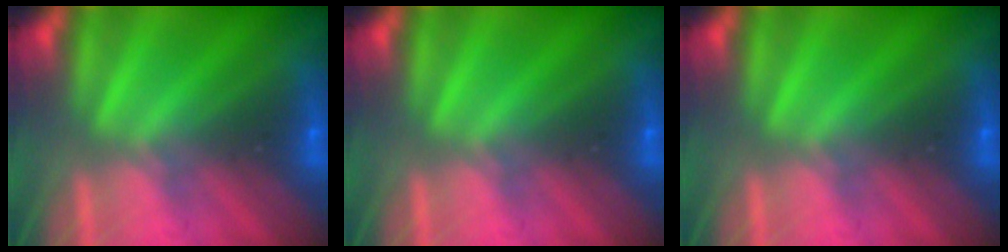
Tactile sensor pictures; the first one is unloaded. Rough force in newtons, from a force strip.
{"total": 0.0}
{"total": 0.0}